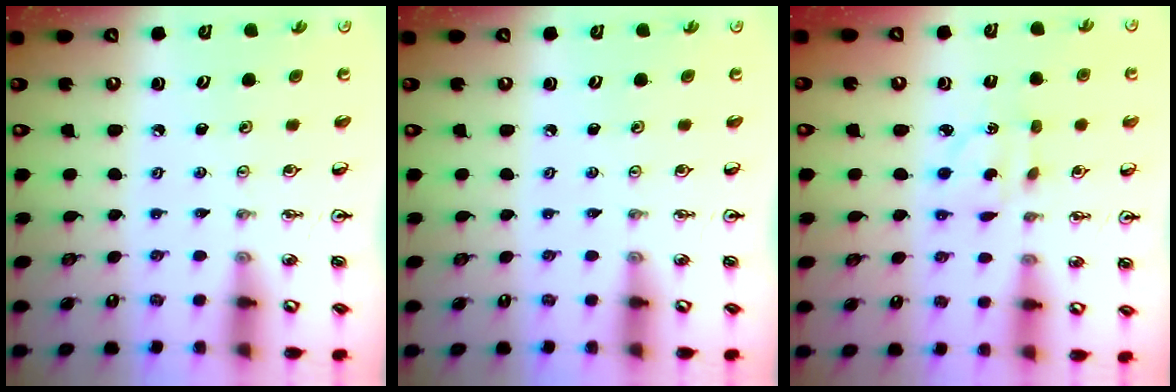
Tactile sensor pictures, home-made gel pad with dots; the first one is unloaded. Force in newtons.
{"total": 0.0}
{"total": 3.5, "press": 3.4, "slide": 0.9}